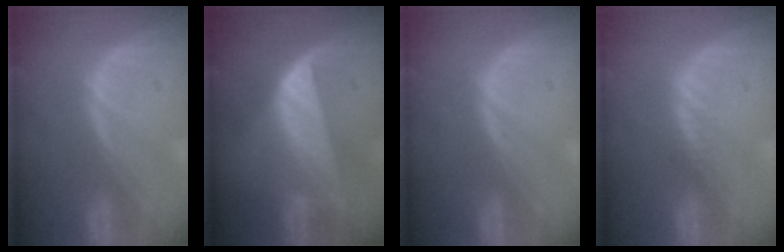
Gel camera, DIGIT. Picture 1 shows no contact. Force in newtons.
{"total": 7.5, "press": 6.8, "slide": 3.2}
{"total": 0.0}
{"total": 1.2, "press": 0.9, "slide": 0.8}